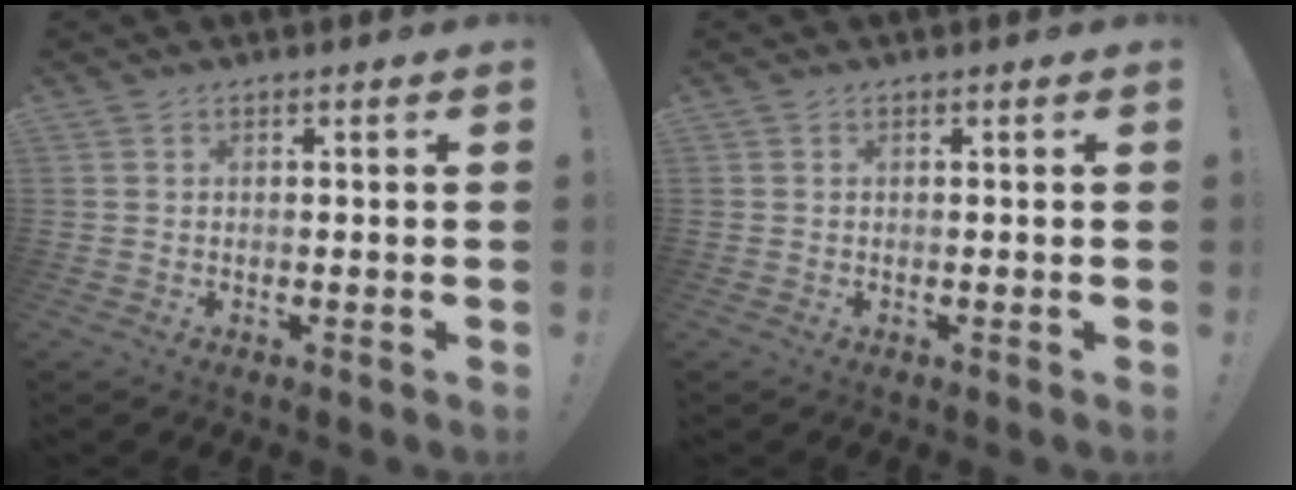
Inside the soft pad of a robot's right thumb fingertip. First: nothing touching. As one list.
[{"total": 0.0}]